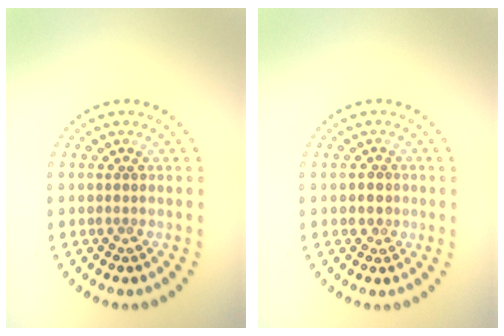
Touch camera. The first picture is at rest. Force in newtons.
{"total": 1.3, "press": 1.2, "slide": 0.5}